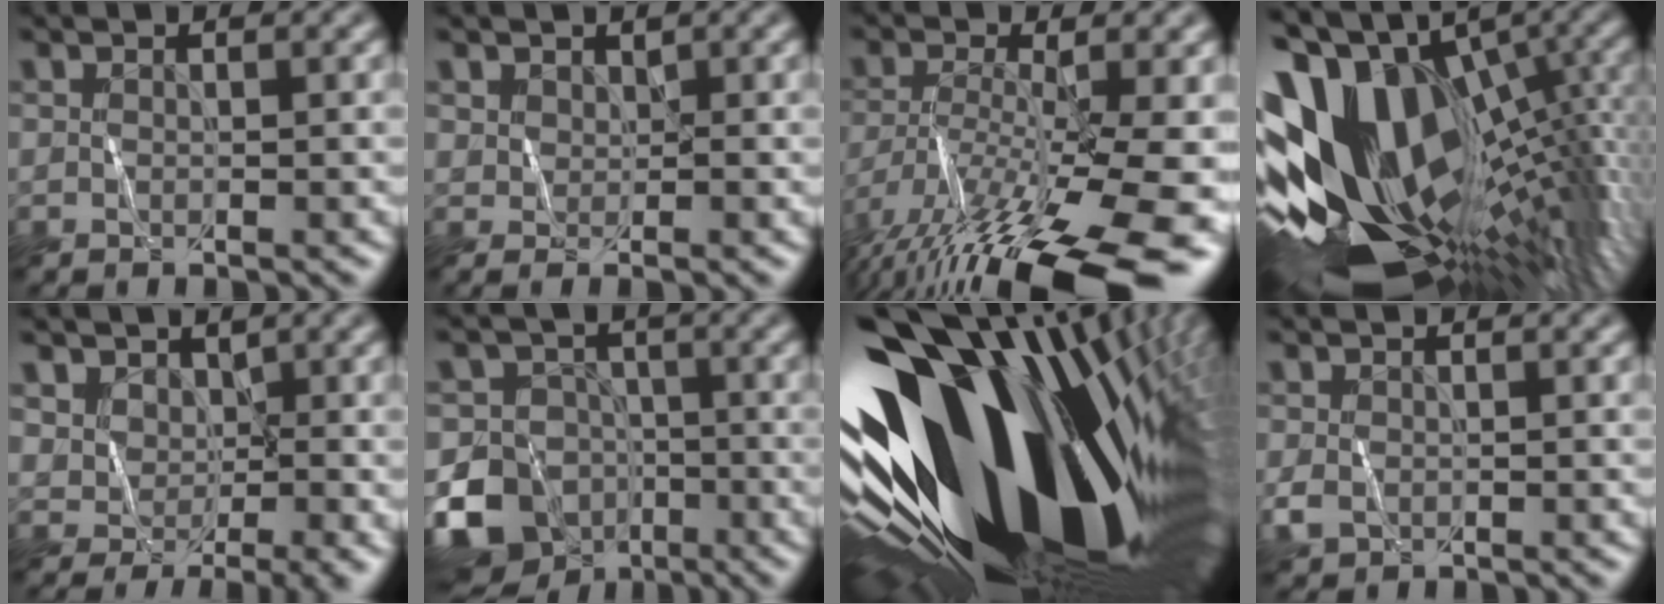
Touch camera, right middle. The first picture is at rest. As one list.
[{"total": 1.4, "force": [0.7, 0.9, 0.8], "torque": [-0.014, -0.001, 0.014]}, {"total": 16.2, "force": [-9.2, 5.0, 12.4], "torque": [-0.250, -0.017, -0.145]}, {"total": 18.7, "force": [0.0, 10.5, 15.5], "torque": [-0.282, -0.011, 0.001]}, {"total": 4.0, "force": [1.3, 3.0, 2.4], "torque": [-0.037, 0.001, 0.030]}, {"total": 14.3, "force": [-7.6, 11.6, 3.6], "torque": [-0.082, -0.045, -0.144]}, {"total": 20.7, "force": [-0.6, 12.2, 16.7], "torque": [-0.288, -0.043, -0.004]}, {"total": 1.8, "force": [-0.5, 1.5, 0.9], "torque": [-0.027, -0.008, -0.007]}]